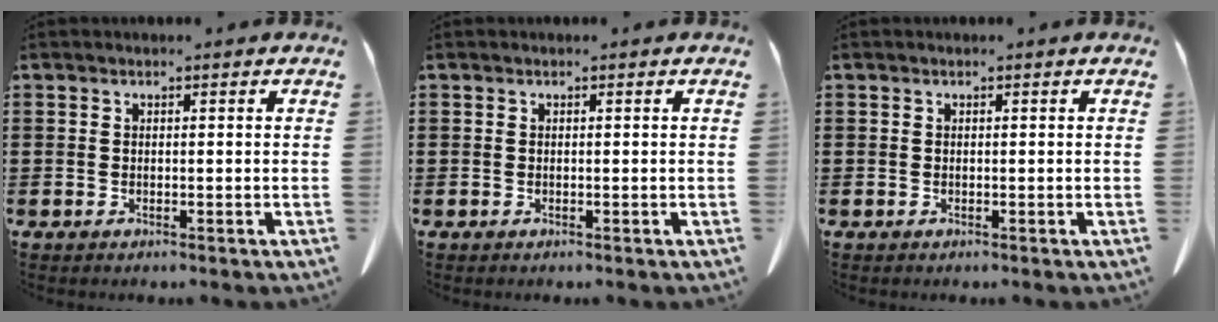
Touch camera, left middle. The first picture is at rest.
{"total": 0.0}
{"total": 0.0}